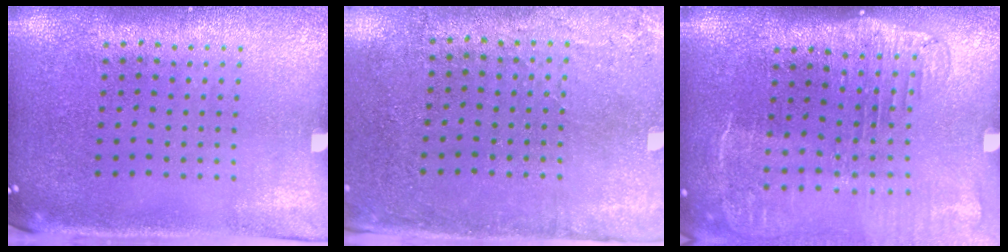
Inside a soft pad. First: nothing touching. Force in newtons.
{"total": 2.8, "press": 2.3, "slide": 1.6}
{"total": 2.2, "press": 1.8, "slide": 1.2}